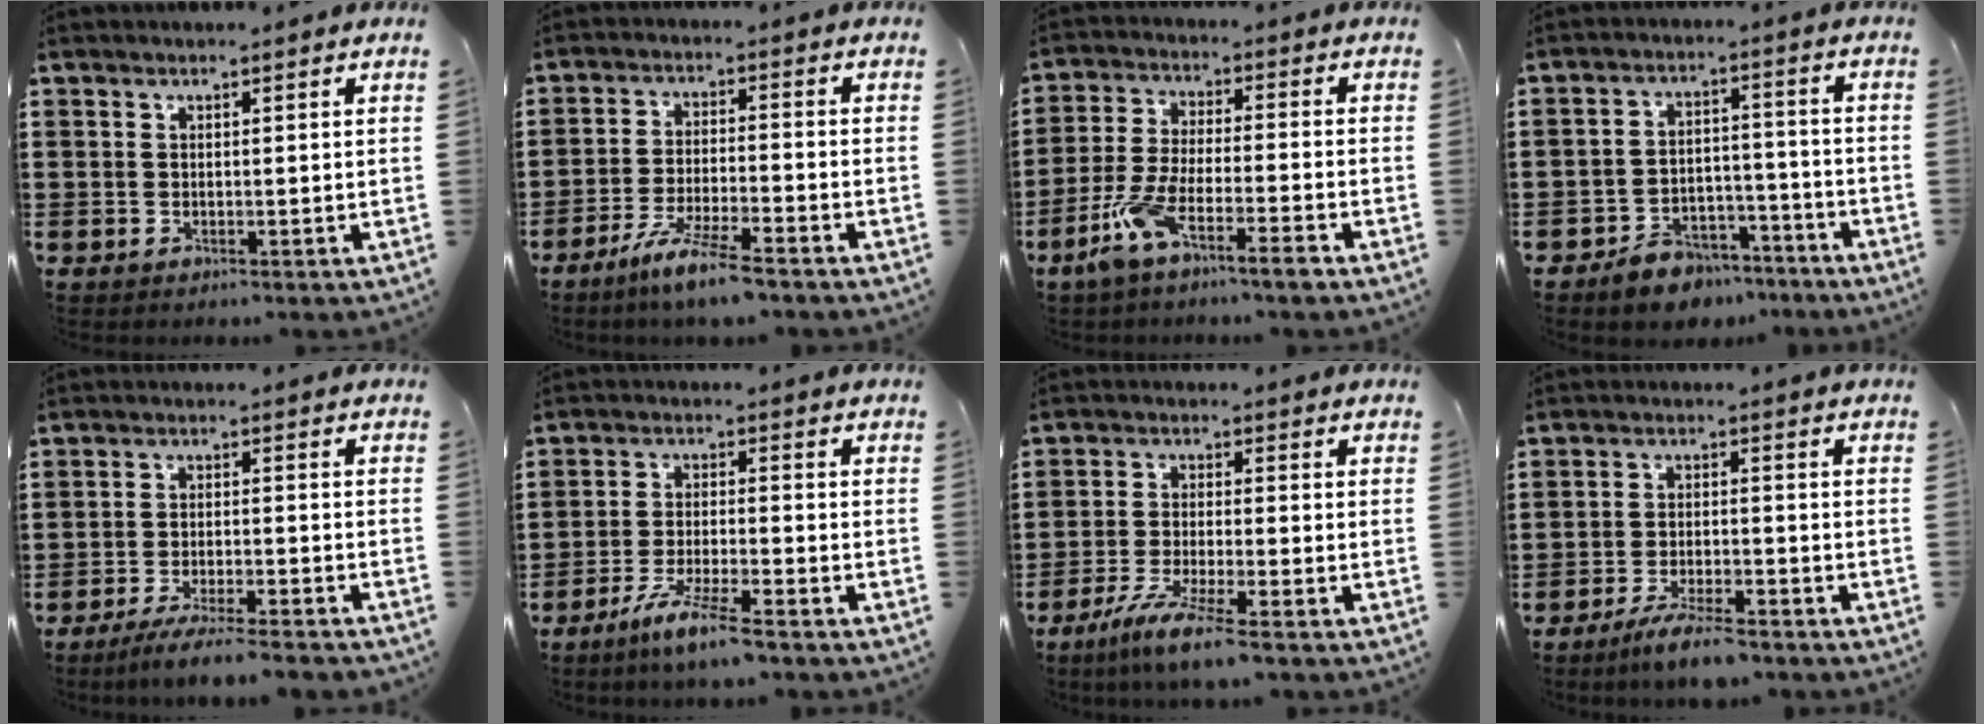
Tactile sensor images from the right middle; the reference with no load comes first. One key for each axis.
{"total": 6.8, "fx": -5.6, "fy": -0.2, "fz": 3.9, "tx": -0.087, "ty": -0.017, "tz": -0.106}
{"total": 7.9, "fx": -5.8, "fy": 0.8, "fz": 5.4, "tx": -0.128, "ty": -0.013, "tz": -0.115}
{"total": 5.8, "fx": -5.4, "fy": 1.9, "fz": 0.7, "tx": -0.008, "ty": 0.023, "tz": -0.104}
{"total": 4.6, "fx": -4.2, "fy": -0.2, "fz": 1.8, "tx": -0.036, "ty": -0.011, "tz": -0.079}
{"total": 6.3, "fx": -5.2, "fy": -0.2, "fz": 3.6, "tx": -0.083, "ty": -0.018, "tz": -0.098}
{"total": 6.4, "fx": -5.0, "fy": -0.2, "fz": 3.9, "tx": -0.089, "ty": -0.020, "tz": -0.096}
{"total": 5.1, "fx": -4.5, "fy": 0.2, "fz": 2.4, "tx": -0.053, "ty": -0.008, "tz": -0.085}